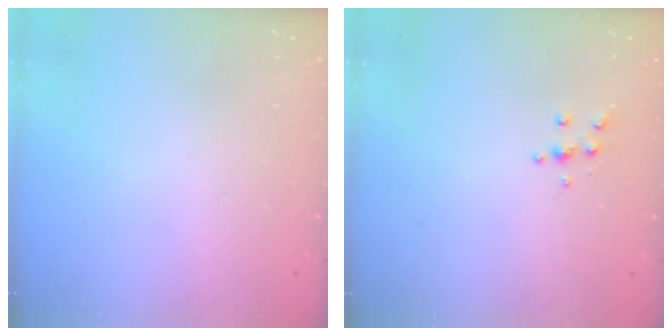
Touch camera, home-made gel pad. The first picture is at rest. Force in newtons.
{"total": 4.2, "press": 4.2, "slide": 0.4}